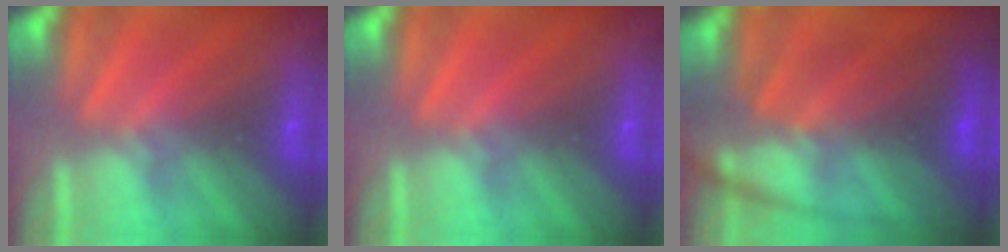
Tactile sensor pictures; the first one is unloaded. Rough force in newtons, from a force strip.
{"total": 0.0}
{"total": 5.6}